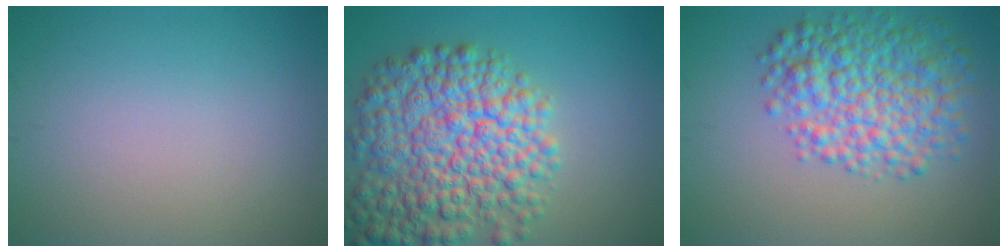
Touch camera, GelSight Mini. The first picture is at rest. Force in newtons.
{"total": 10.5, "press": 10.5, "slide": 0.5}
{"total": 7.1, "press": 7.1, "slide": 0.1}